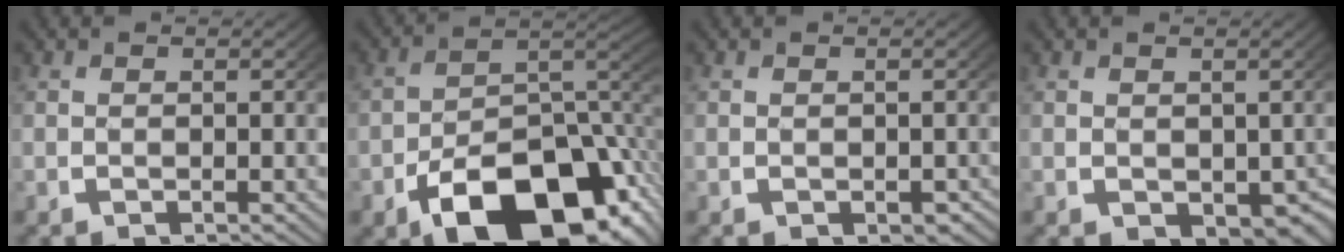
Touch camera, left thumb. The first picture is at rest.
{"total": 16.0, "force": [-6.5, 8.7, 11.7], "torque": [-0.181, -0.041, -0.073]}
{"total": 1.0, "force": [-0.3, 0.8, 0.5], "torque": [-0.008, -0.009, 0.002]}
{"total": 3.3, "force": [-0.3, 2.4, 2.2], "torque": [-0.026, -0.022, 0.017]}